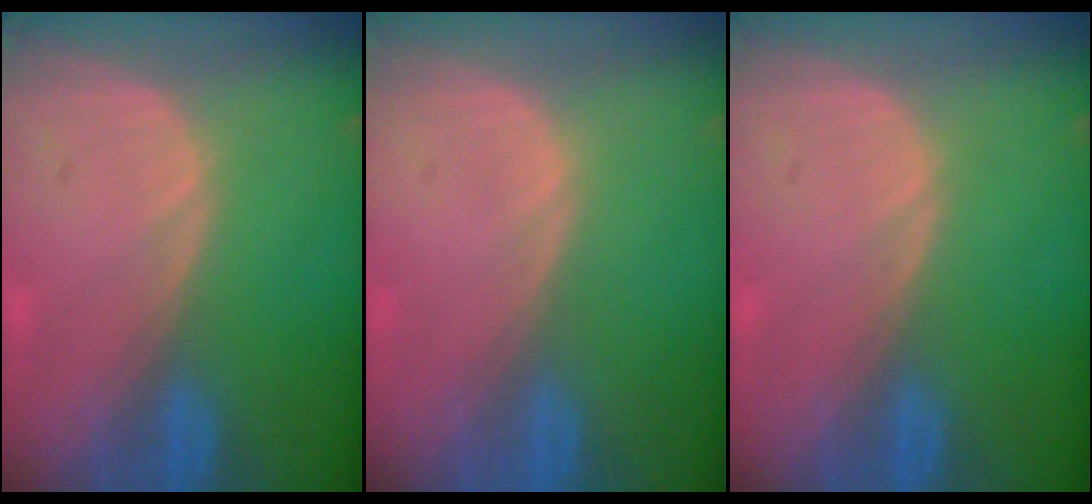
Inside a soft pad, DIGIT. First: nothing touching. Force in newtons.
{"total": 0.0}
{"total": 0.0}